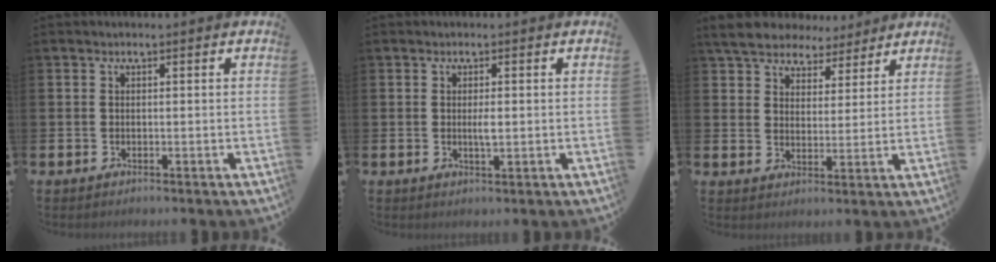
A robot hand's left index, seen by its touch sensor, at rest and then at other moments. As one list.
[{"total": 1.6, "force": [0.2, 0.4, 1.6], "torque": [-0.024, -0.002, 0.001]}, {"total": 6.3, "force": [5.7, 2.2, 1.3], "torque": [-0.043, -0.029, 0.101]}]